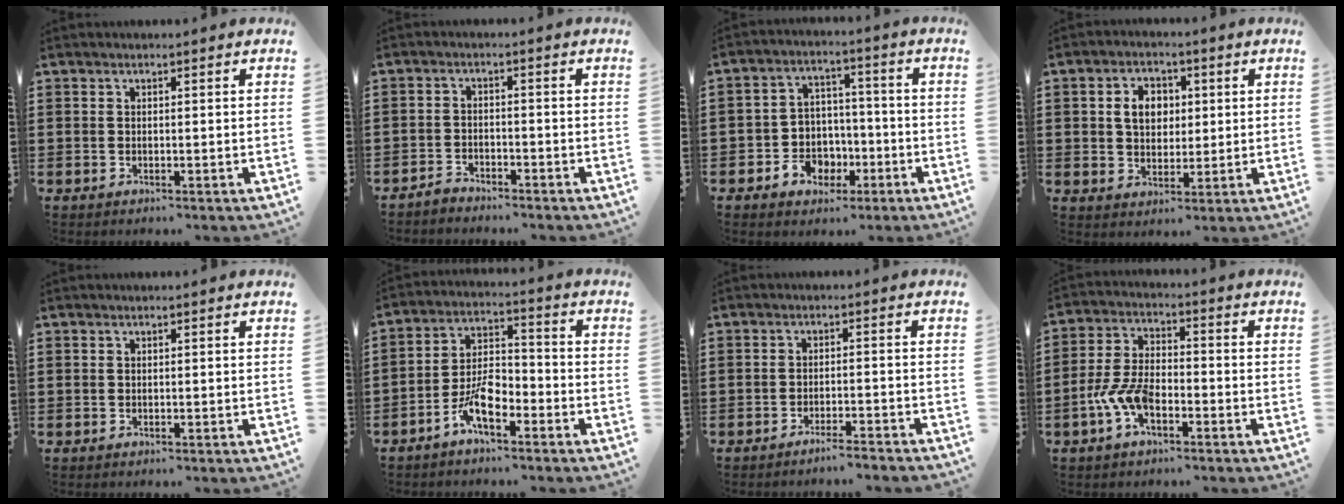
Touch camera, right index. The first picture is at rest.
{"total": 2.1, "force": [-2.1, 0.5, -0.1], "torque": [-0.008, 0.006, -0.046]}
{"total": 5.5, "force": [-2.2, 4.9, 1.3], "torque": [-0.038, 0.015, -0.035]}
{"total": 5.2, "force": [0.9, 4.1, 3.1], "torque": [-0.067, 0.011, 0.011]}
{"total": 0.0}
{"total": 7.3, "force": [-4.3, 2.8, 5.1], "torque": [-0.117, 0.001, -0.083]}
{"total": 2.6, "force": [-2.4, -0.4, 0.8], "torque": [-0.015, -0.001, -0.049]}
{"total": 7.0, "force": [-3.2, 3.1, 5.4], "torque": [-0.141, -0.010, -0.067]}